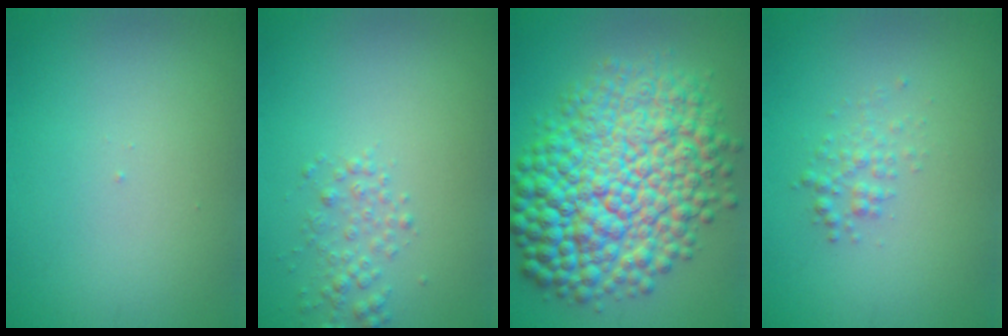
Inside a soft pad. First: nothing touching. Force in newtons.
{"total": 1.9, "press": 1.9, "slide": 0.1}
{"total": 13.8, "press": 13.8, "slide": 0.0}
{"total": 1.5, "press": 1.5, "slide": 0.0}